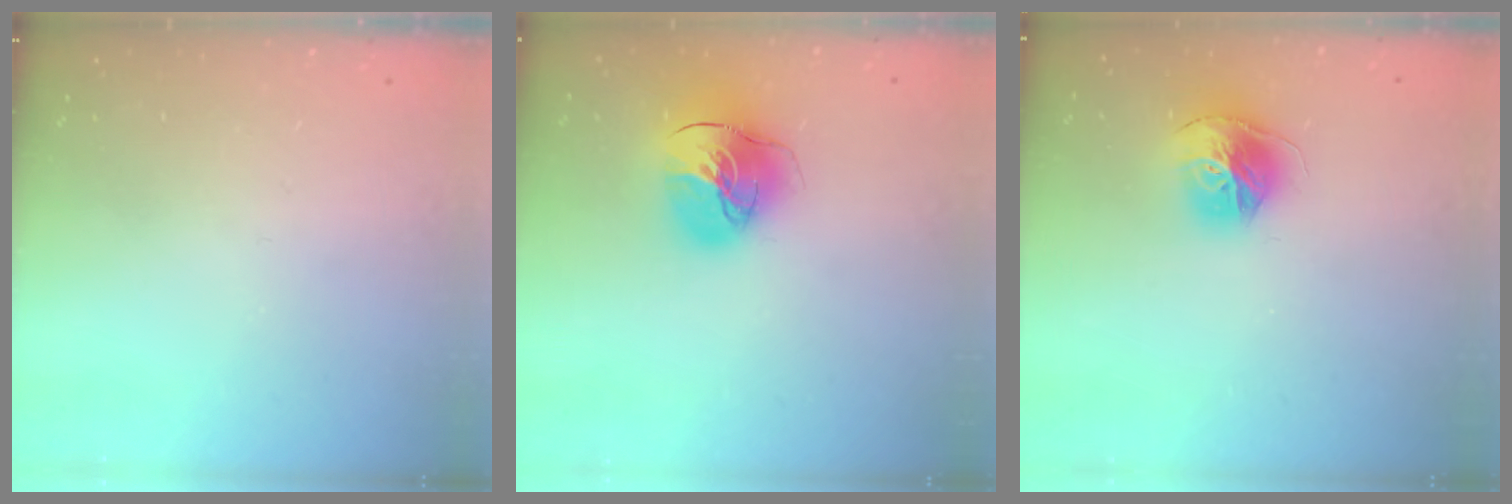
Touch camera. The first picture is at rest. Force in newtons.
{"total": 18.0, "press": 17.9, "slide": 2.5}
{"total": 14.8, "press": 14.7, "slide": 1.6}